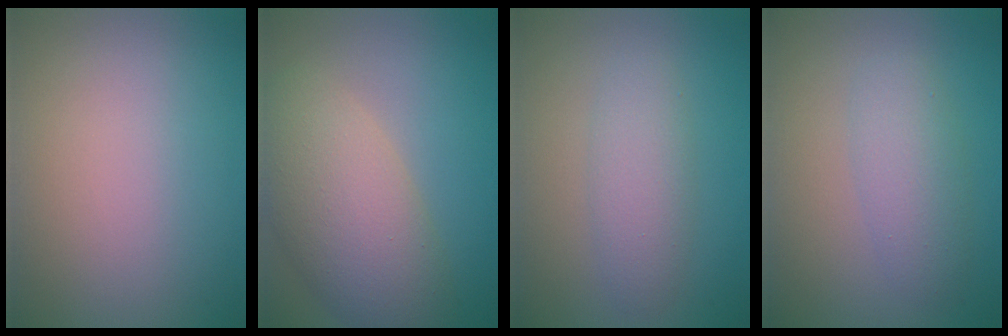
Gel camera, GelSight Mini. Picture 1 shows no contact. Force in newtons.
{"total": 7.6, "press": 7.6, "slide": 0.6}
{"total": 2.9, "press": 2.9, "slide": 0.1}
{"total": 3.0, "press": 3.0, "slide": 0.1}